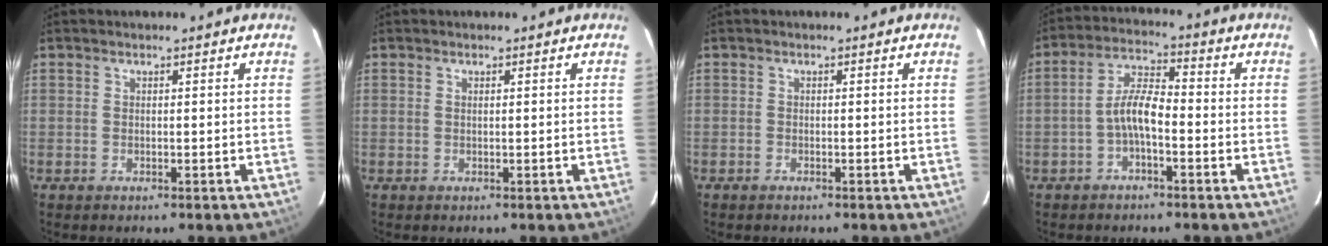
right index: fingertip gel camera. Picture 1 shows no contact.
{"total": 0.0}
{"total": 0.7, "force": [-0.6, 0.3, 0.1], "torque": [-0.004, 0.002, -0.011]}
{"total": 5.7, "force": [-2.3, 1.8, 4.9], "torque": [-0.103, 0.018, -0.045]}